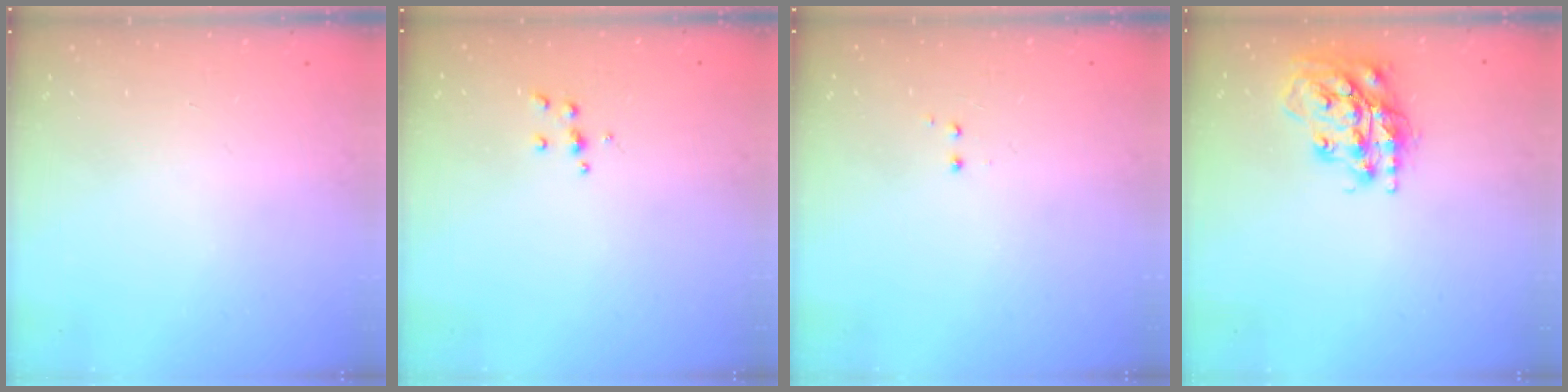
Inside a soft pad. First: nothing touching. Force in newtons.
{"total": 4.3, "press": 4.3, "slide": 0.5}
{"total": 1.2, "press": 1.1, "slide": 0.6}
{"total": 17.6, "press": 17.5, "slide": 1.4}